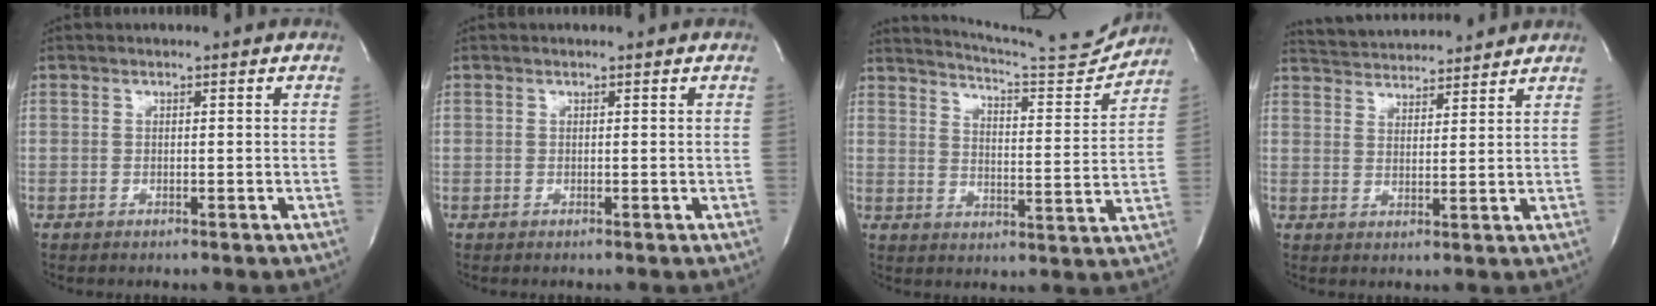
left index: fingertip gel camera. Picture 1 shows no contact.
{"total": 0.6, "force": [0.6, 0.1, 0.1], "torque": [-0.004, 0.001, 0.005]}
{"total": 13.8, "force": [13.6, -0.9, 2.4], "torque": [-0.044, -0.054, 0.183]}
{"total": 11.1, "force": [10.6, 1.6, 2.6], "torque": [-0.049, 0.019, 0.159]}